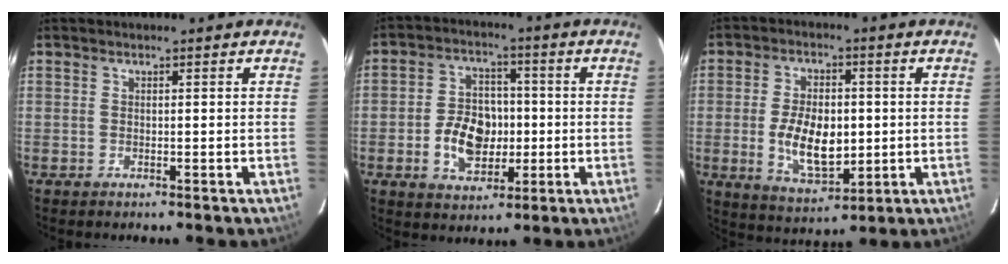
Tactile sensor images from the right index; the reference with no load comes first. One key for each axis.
{"total": 10.4, "fx": -2.0, "fy": 7.4, "fz": 7.1, "tx": -0.140, "ty": 0.017, "tz": -0.025}
{"total": 11.3, "fx": -1.1, "fy": 6.1, "fz": 9.5, "tx": -0.181, "ty": -0.005, "tz": -0.006}